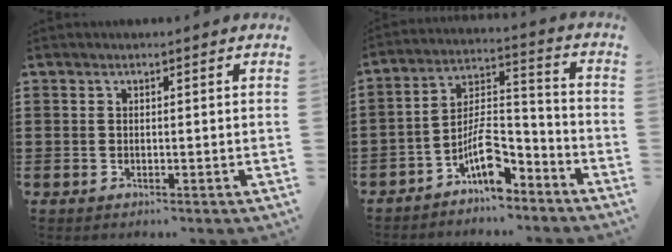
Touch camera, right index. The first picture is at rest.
{"total": 8.5, "force": [-5.8, 2.7, 5.6], "torque": [-0.102, 0.005, -0.108]}